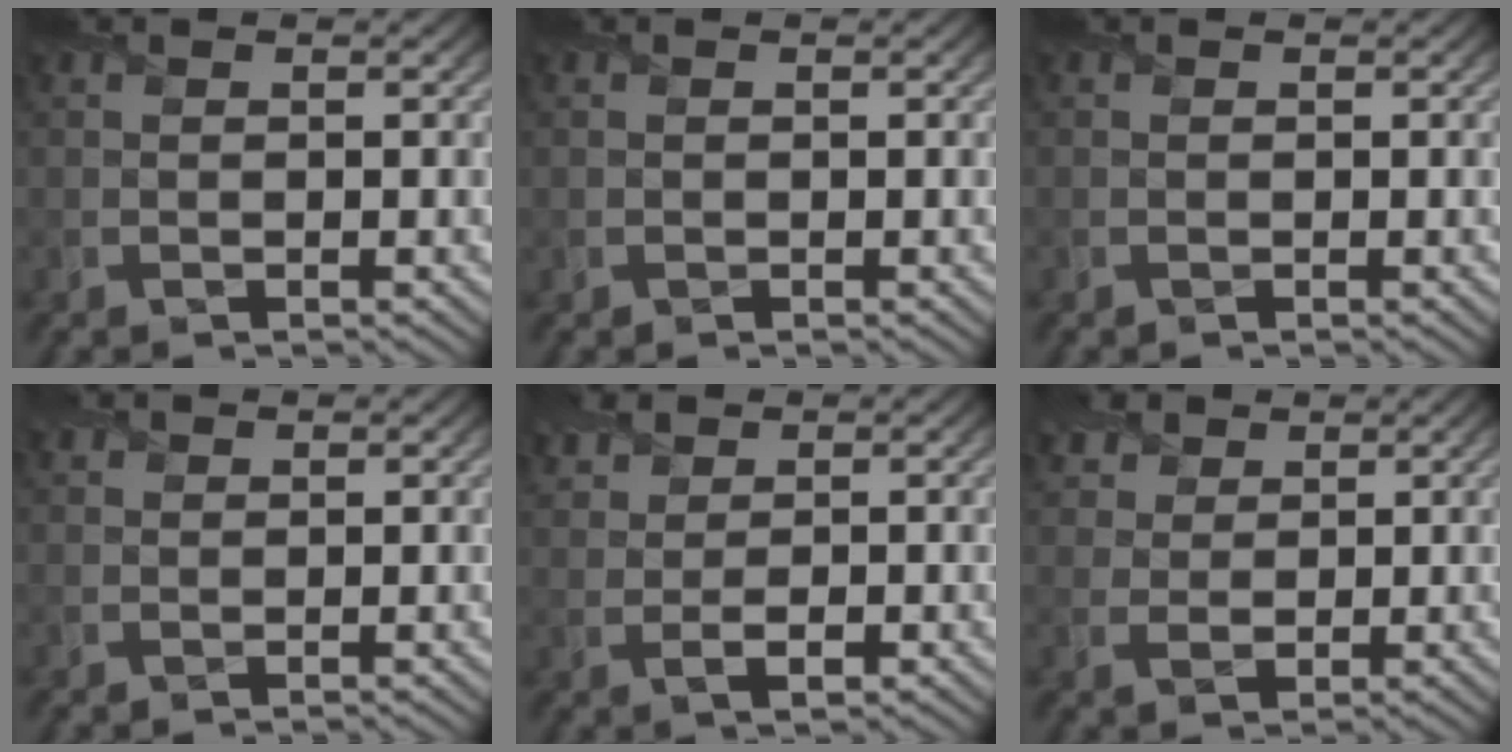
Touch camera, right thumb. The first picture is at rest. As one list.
[{"total": 0.0}, {"total": 0.0}, {"total": 0.9, "force": [0.7, 0.6, 0.1], "torque": [-0.003, 0.002, 0.017]}, {"total": 3.9, "force": [1.4, 2.4, 2.7], "torque": [-0.057, 0.001, 0.024]}, {"total": 4.3, "force": [2.6, 3.0, 1.6], "torque": [-0.048, 0.002, 0.055]}]